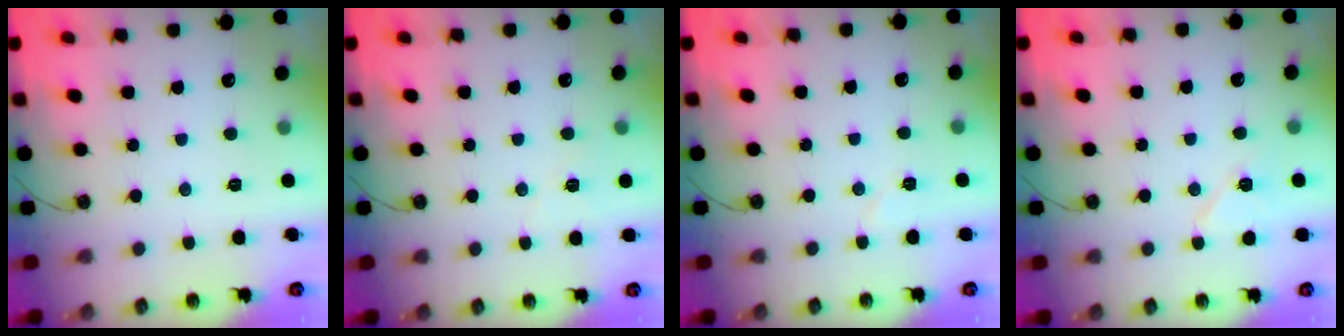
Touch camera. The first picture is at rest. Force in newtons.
{"total": 5.7, "press": 5.7, "slide": 0.4}
{"total": 3.5, "press": 3.1, "slide": 1.8}
{"total": 7.0, "press": 7.0, "slide": 1.1}